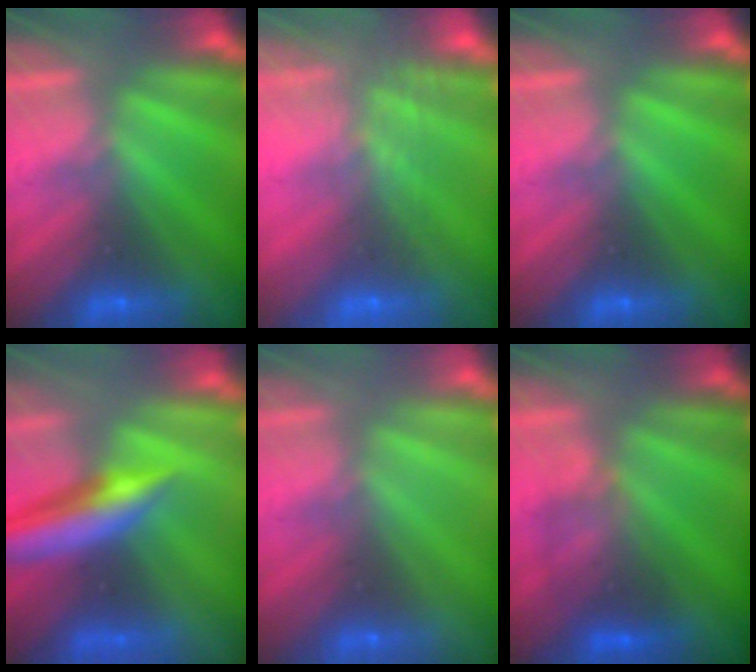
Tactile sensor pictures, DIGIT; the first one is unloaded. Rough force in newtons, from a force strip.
{"total": 8.7}
{"total": 0.0}
{"total": 8.0}
{"total": 3.1}
{"total": 2.5}